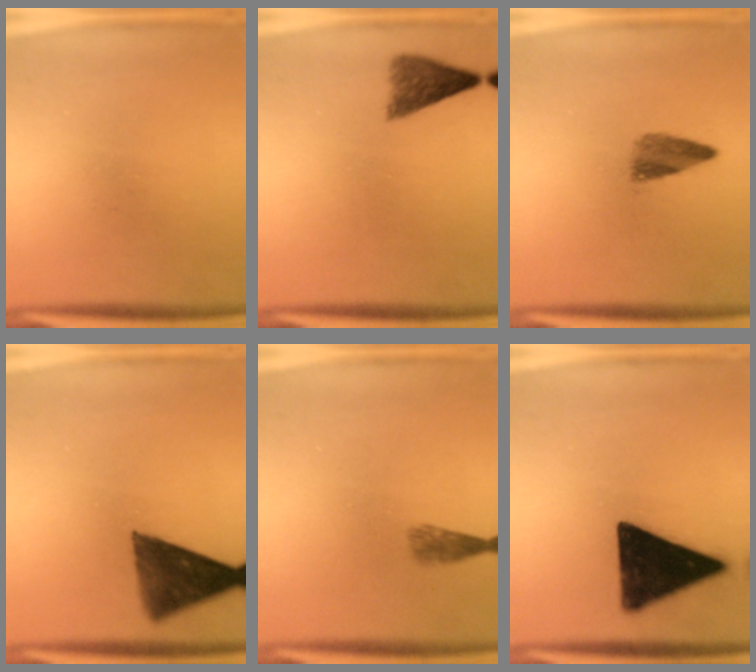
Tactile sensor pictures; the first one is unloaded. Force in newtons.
{"total": 4.1}
{"total": 2.9}
{"total": 10.6}
{"total": 1.9}
{"total": 17.4}